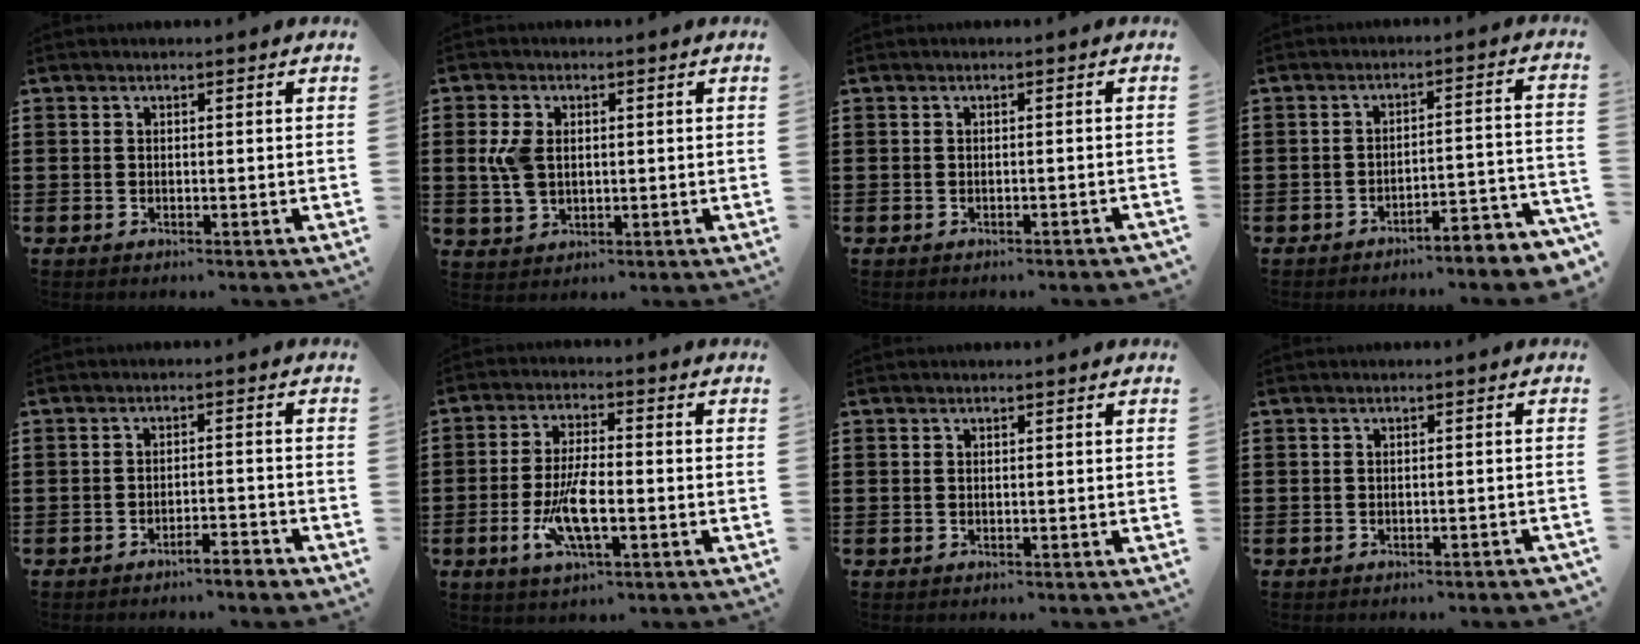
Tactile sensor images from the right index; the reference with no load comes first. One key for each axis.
{"total": 5.0, "fx": 0.5, "fy": 3.3, "fz": 3.7, "tx": -0.102, "ty": 0.003, "tz": 0.002}
{"total": 0.8, "fx": -0.7, "fy": -0.1, "fz": 0.4, "tx": -0.008, "ty": -0.004, "tz": -0.013}
{"total": 3.9, "fx": -3.7, "fy": -0.3, "fz": 1.1, "tx": -0.023, "ty": -0.015, "tz": -0.080}
{"total": 2.9, "fx": -2.8, "fy": -0.1, "fz": 0.9, "tx": -0.017, "ty": 0.000, "tz": -0.058}
{"total": 8.1, "fx": -2.4, "fy": 2.3, "fz": 7.4, "tx": -0.160, "ty": -0.014, "tz": -0.046}
{"total": 0.0}
{"total": 0.9, "fx": -0.8, "fy": -0.1, "fz": 0.4, "tx": -0.008, "ty": -0.004, "tz": -0.015}